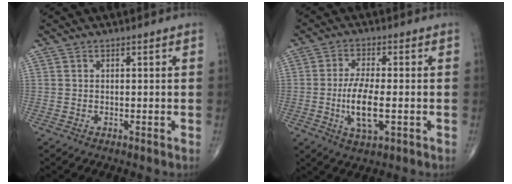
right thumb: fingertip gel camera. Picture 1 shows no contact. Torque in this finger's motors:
{"motor_torque": [0.65, 1.89, 0.90, -0.04, 0.39]}